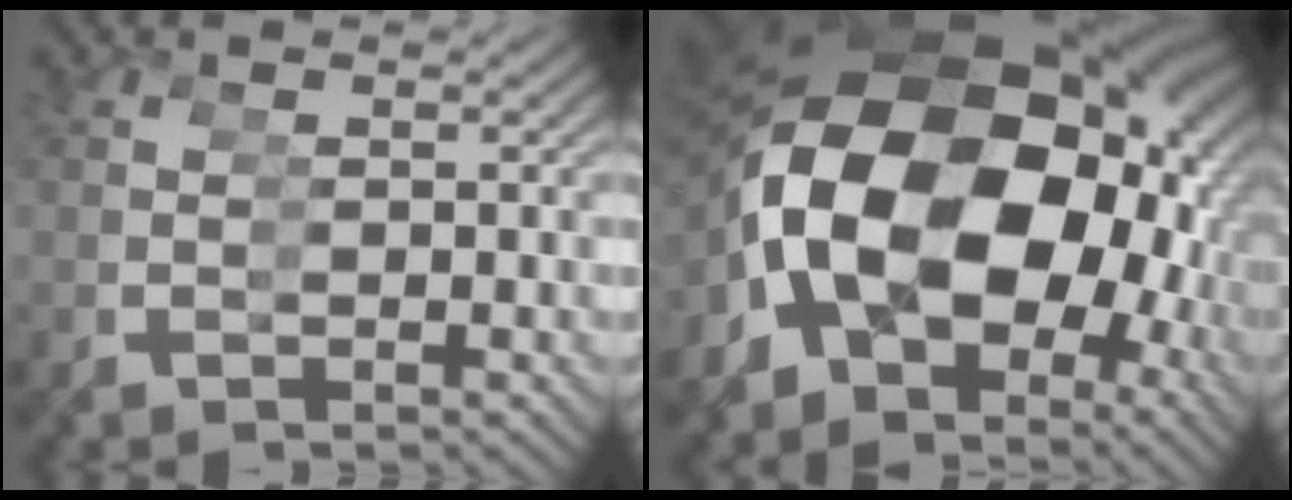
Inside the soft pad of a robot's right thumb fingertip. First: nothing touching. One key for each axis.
{"total": 24.4, "fx": 1.1, "fy": 16.1, "fz": 18.3, "tx": -0.315, "ty": -0.011, "tz": 0.030}